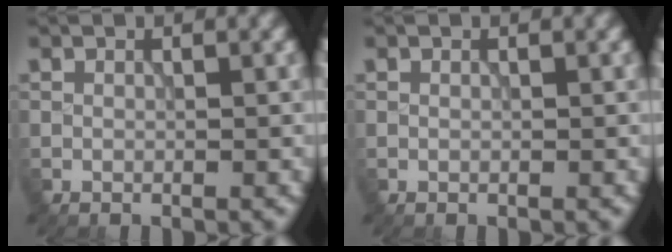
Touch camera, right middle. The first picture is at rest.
{"total": 0.0}